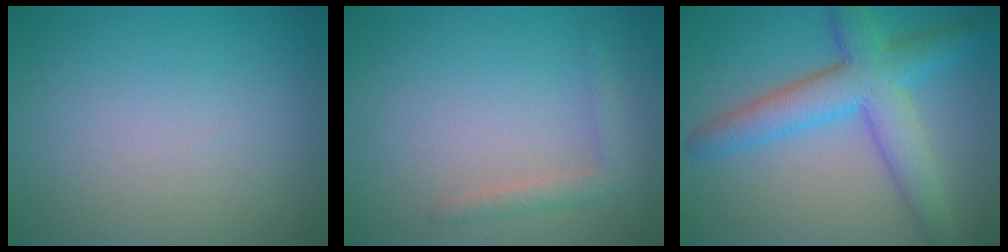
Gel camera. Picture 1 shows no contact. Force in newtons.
{"total": 1.8, "press": 1.8, "slide": 0.2}
{"total": 6.5, "press": 6.5, "slide": 0.1}